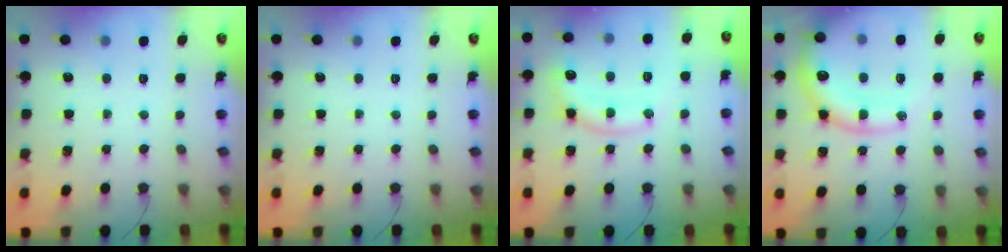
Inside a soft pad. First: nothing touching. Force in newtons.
{"total": 0.0}
{"total": 14.7, "press": 14.7, "slide": 1.0}
{"total": 22.1, "press": 21.7, "slide": 4.4}